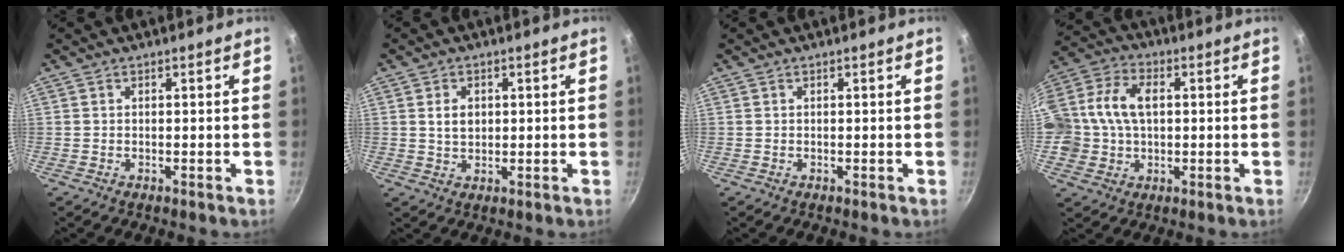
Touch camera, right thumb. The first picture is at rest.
{"total": 3.7, "force": [0.7, 2.7, 2.4], "torque": [-0.031, -0.002, 0.016]}
{"total": 0.0}
{"total": 12.3, "force": [1.1, 9.1, 8.2], "torque": [-0.143, 0.018, 0.008]}